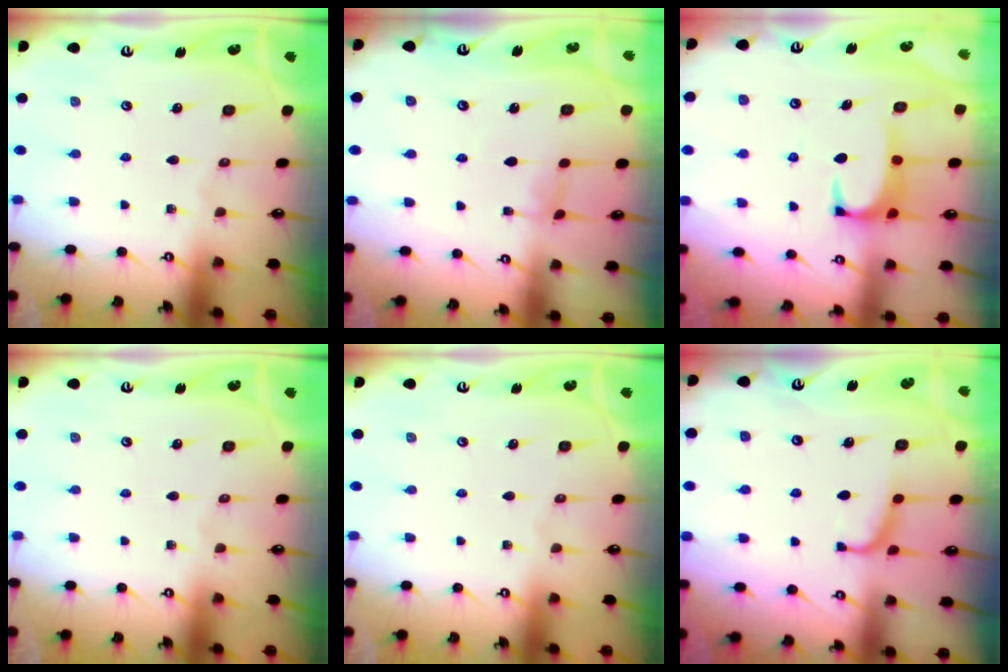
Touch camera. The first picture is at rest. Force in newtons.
{"total": 1.5, "press": 1.5, "slide": 0.4}
{"total": 1.3, "press": 1.2, "slide": 0.5}
{"total": 0.0}
{"total": 0.0}
{"total": 2.4, "press": 2.4, "slide": 0.4}